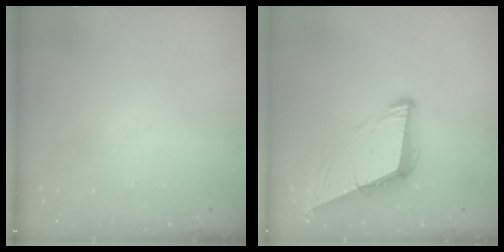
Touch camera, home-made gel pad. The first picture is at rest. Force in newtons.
{"total": 8.9, "press": 8.0, "slide": 3.7}